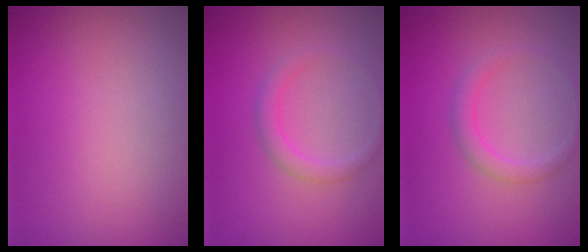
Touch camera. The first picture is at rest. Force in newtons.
{"total": 1.6, "press": 1.6, "slide": 0.0}
{"total": 1.6, "press": 1.6, "slide": 0.0}